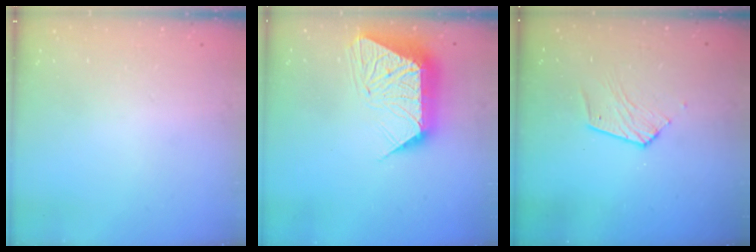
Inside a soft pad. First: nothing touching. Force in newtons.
{"total": 14.4, "press": 14.4, "slide": 1.2}
{"total": 7.0, "press": 7.0, "slide": 0.5}